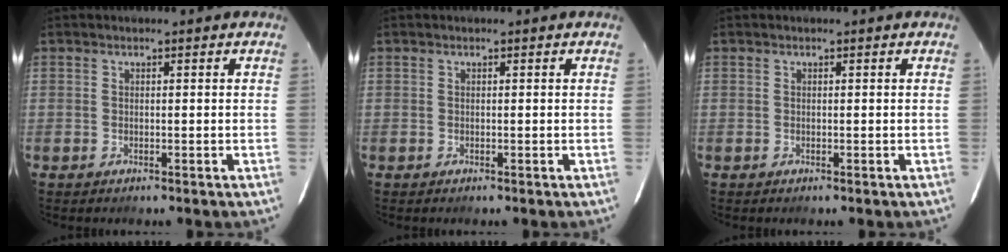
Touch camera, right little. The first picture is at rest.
{"total": 0.0}
{"total": 0.0}